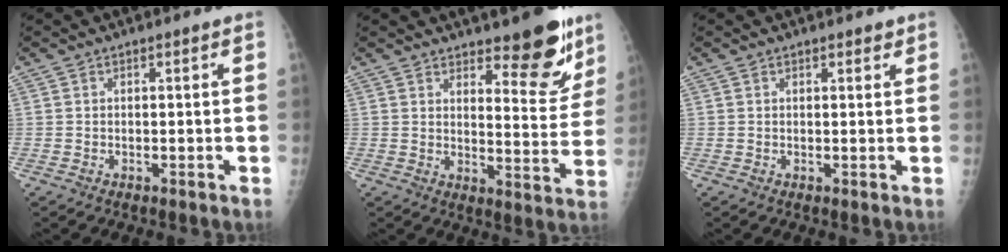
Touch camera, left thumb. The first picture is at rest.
{"total": 11.6, "force": [8.2, 3.8, 7.3], "torque": [-0.054, -0.062, 0.119]}
{"total": 1.3, "force": [0.9, 0.6, 0.6], "torque": [-0.001, -0.004, 0.010]}